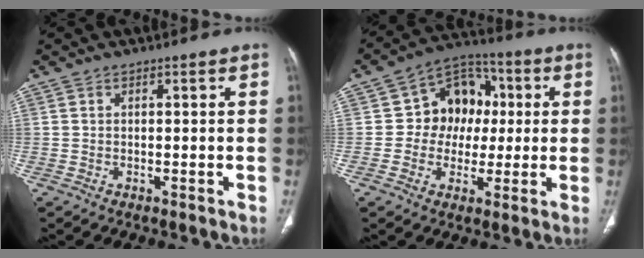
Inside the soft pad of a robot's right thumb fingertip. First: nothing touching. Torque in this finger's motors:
{"motor_torque": [-0.30, 0.35, 0.22, 0.05, 0.02]}